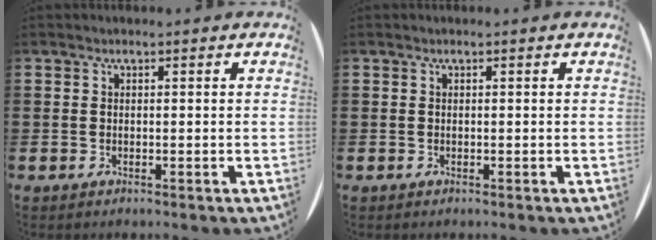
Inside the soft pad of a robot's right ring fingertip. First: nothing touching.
{"total": 0.0}